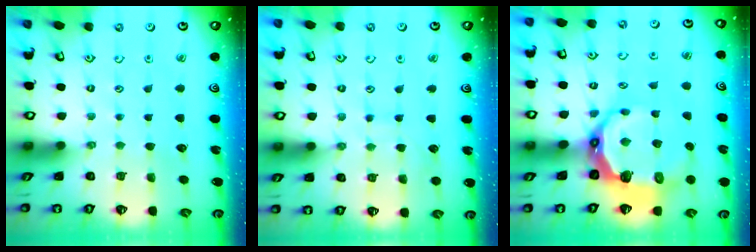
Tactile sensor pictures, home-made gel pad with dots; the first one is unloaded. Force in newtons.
{"total": 6.2, "press": 6.2, "slide": 0.5}
{"total": 11.6, "press": 10.5, "slide": 5.1}